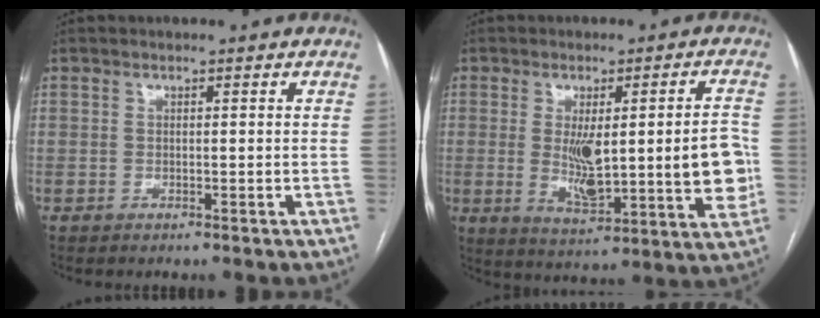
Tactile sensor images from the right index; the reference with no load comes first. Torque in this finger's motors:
{"motor_torque": [0.55, -0.06, 0.37, 0.16]}